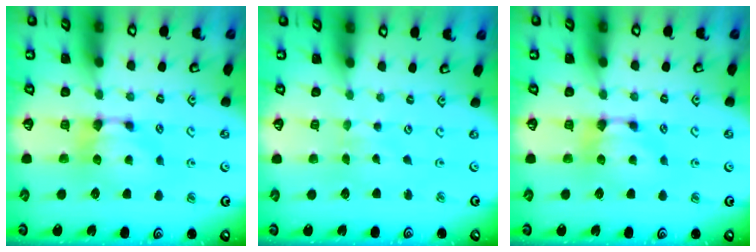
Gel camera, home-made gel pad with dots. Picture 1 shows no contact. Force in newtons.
{"total": 3.5, "press": 3.5, "slide": 0.1}
{"total": 0.0}